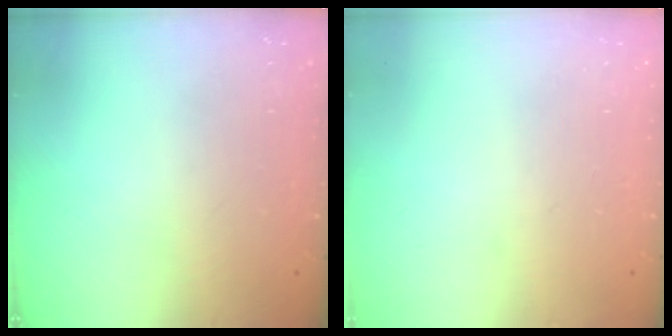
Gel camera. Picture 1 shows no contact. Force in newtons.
{"total": 0.0}